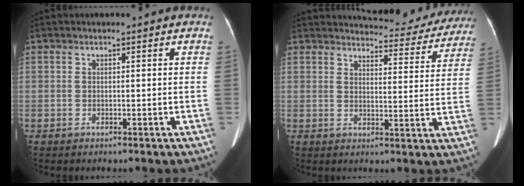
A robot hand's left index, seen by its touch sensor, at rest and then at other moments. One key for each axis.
{"total": 14.9, "fx": 14.2, "fy": 3.3, "fz": 2.7, "tx": -0.007, "ty": -0.032, "tz": 0.150}